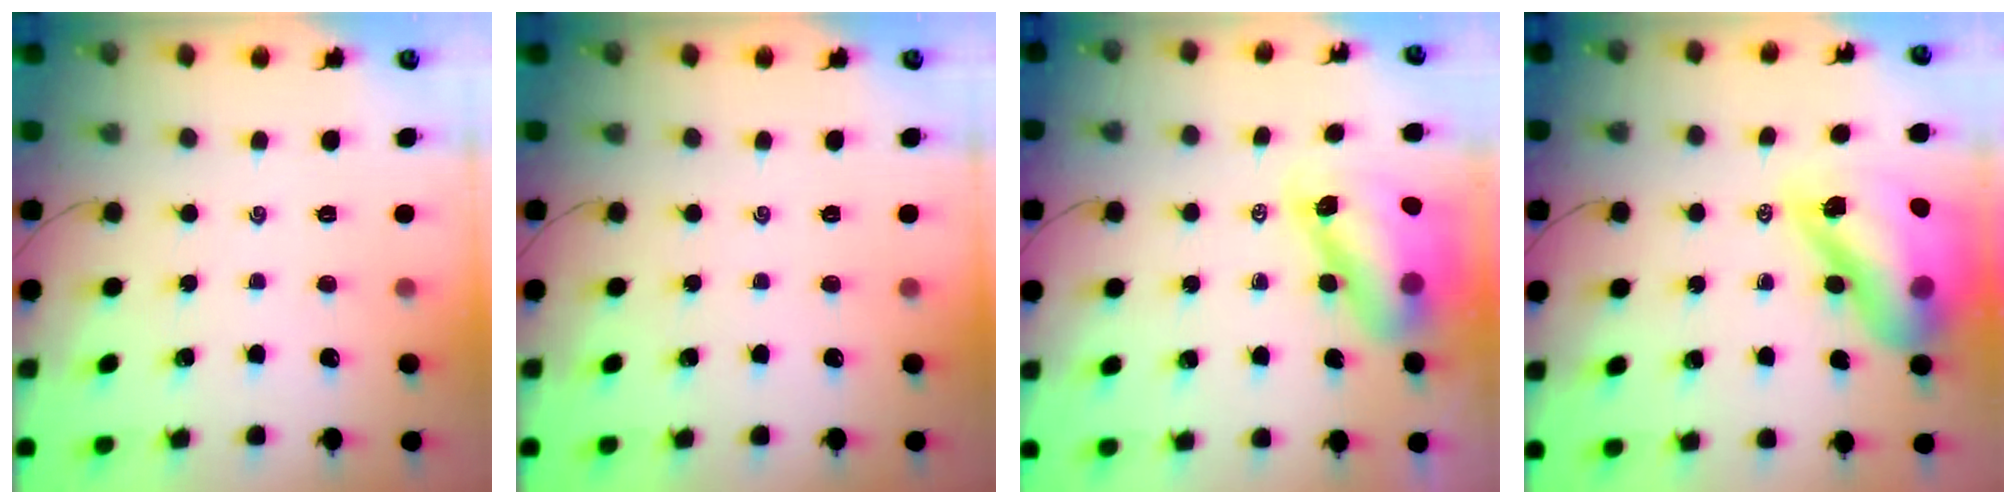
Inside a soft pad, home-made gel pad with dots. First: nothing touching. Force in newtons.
{"total": 0.0}
{"total": 11.3, "press": 10.9, "slide": 2.7}
{"total": 20.8, "press": 20.1, "slide": 5.3}